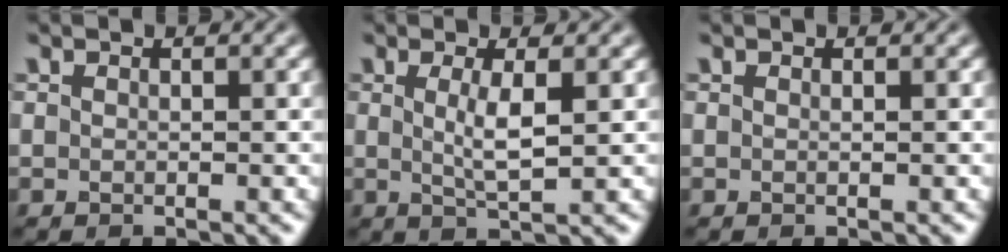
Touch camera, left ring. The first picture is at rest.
{"total": 2.7, "force": [0.5, 0.5, 2.6], "torque": [-0.053, -0.005, 0.010]}
{"total": 0.0}